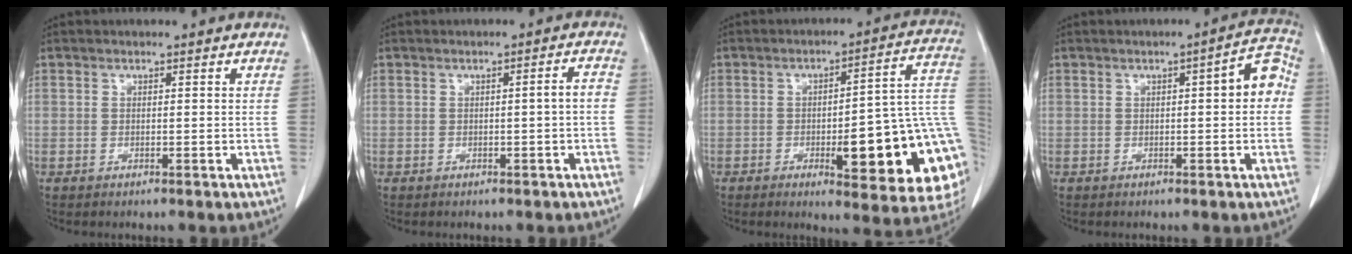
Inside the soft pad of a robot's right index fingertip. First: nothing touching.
{"total": 1.8, "force": [-0.5, -0.1, 1.7], "torque": [-0.023, 0.002, -0.007]}
{"total": 21.3, "force": [-4.7, 4.0, 20.4], "torque": [-0.167, 0.020, -0.048]}
{"total": 5.1, "force": [0.2, 1.2, 5.0], "torque": [-0.056, 0.020, -0.003]}